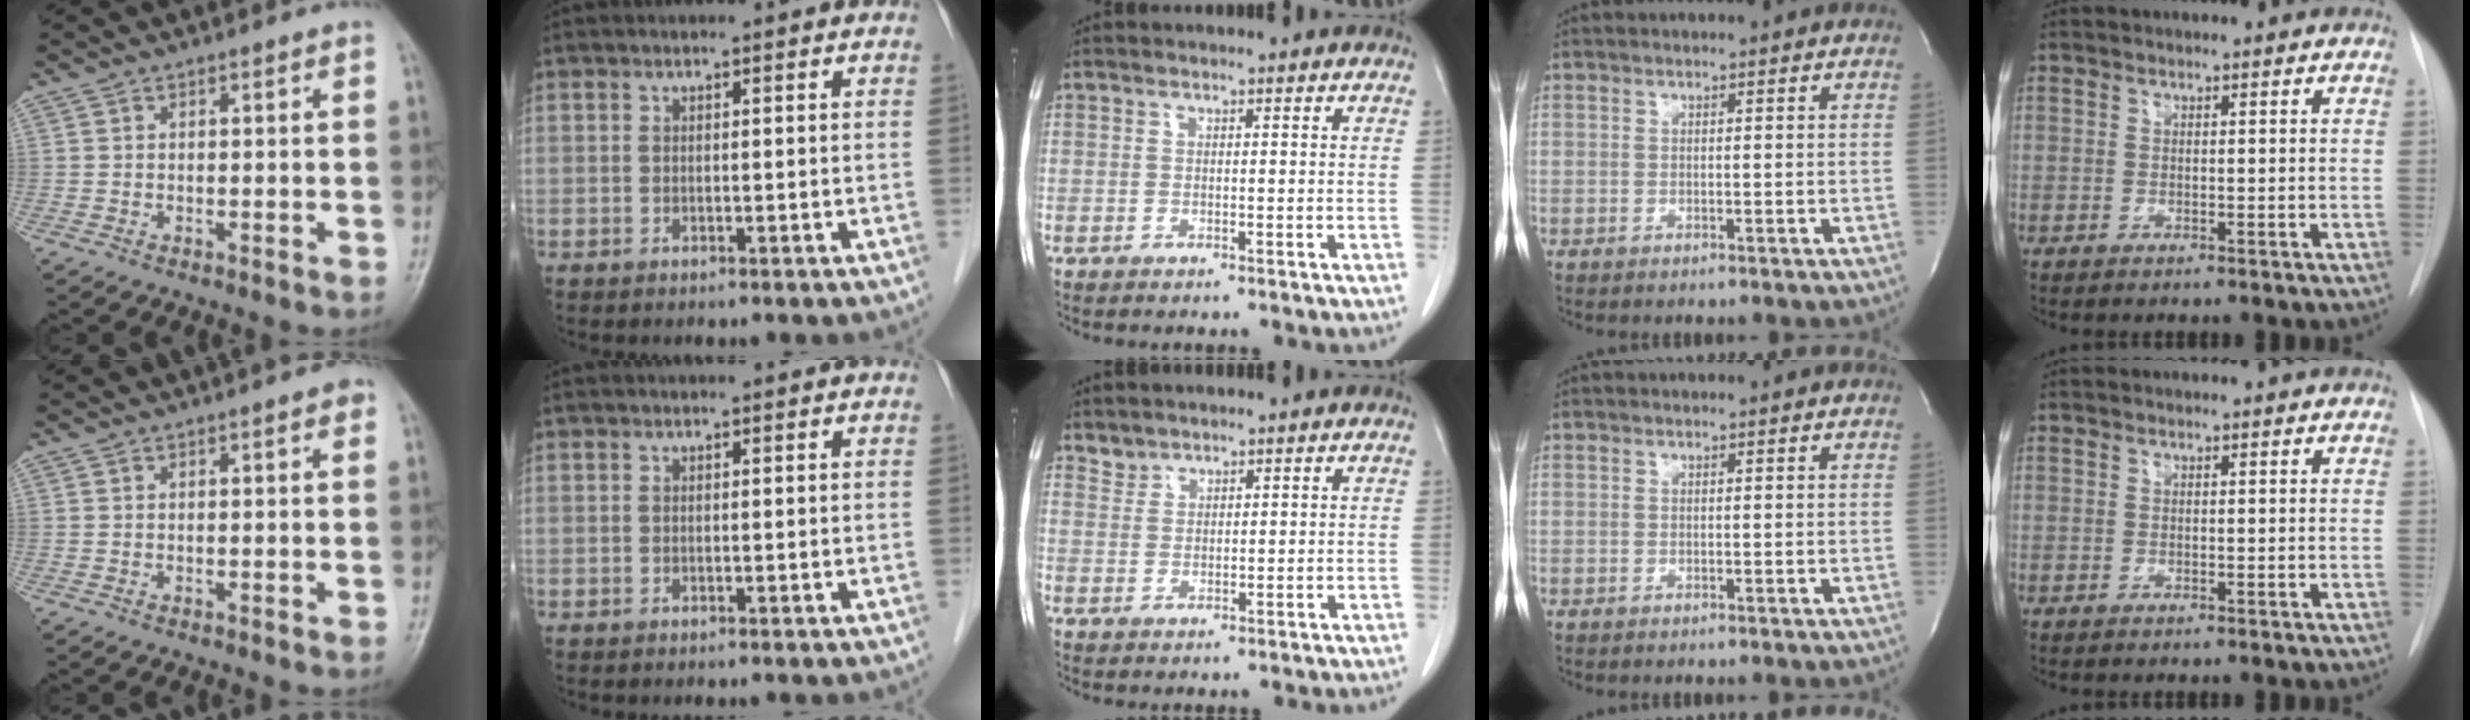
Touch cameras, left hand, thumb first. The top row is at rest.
{"thumb": {"total": 1.2, "force": [0.4, 0.4, 1.0], "torque": [-0.012, 0.002, 0.002]}, "middle": {"total": 1.8, "force": [1.6, 0.6, -0.2], "torque": [0.008, 0.004, 0.032]}}